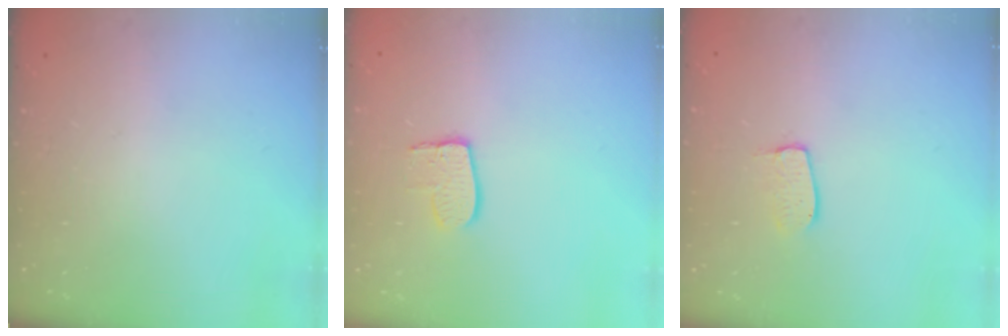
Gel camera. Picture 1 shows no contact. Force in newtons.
{"total": 8.3, "press": 8.3, "slide": 0.7}
{"total": 6.5, "press": 6.5, "slide": 0.4}